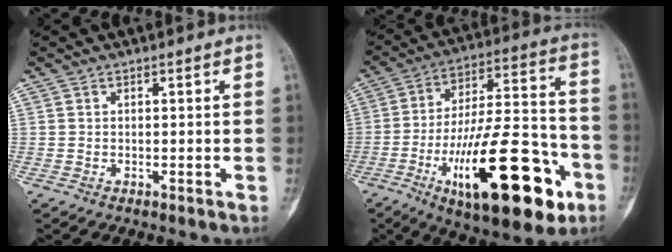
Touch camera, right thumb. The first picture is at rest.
{"total": 28.0, "force": [-11.6, 9.8, 23.5], "torque": [-0.366, 0.052, -0.173]}